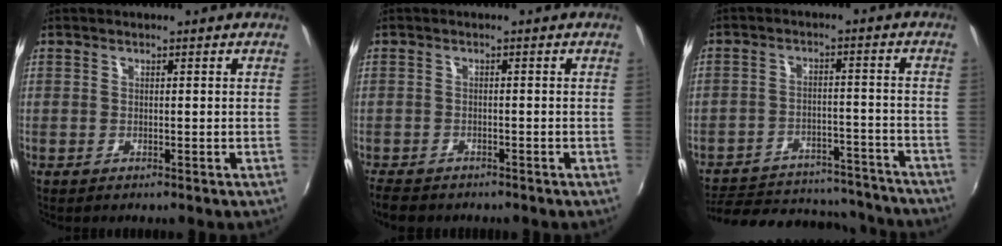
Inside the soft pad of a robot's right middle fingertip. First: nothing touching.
{"total": 4.9, "force": [-4.3, 1.9, 1.6], "torque": [-0.051, -0.017, -0.075]}
{"total": 22.4, "force": [-19.2, 8.5, 7.8], "torque": [-0.164, 0.027, -0.235]}